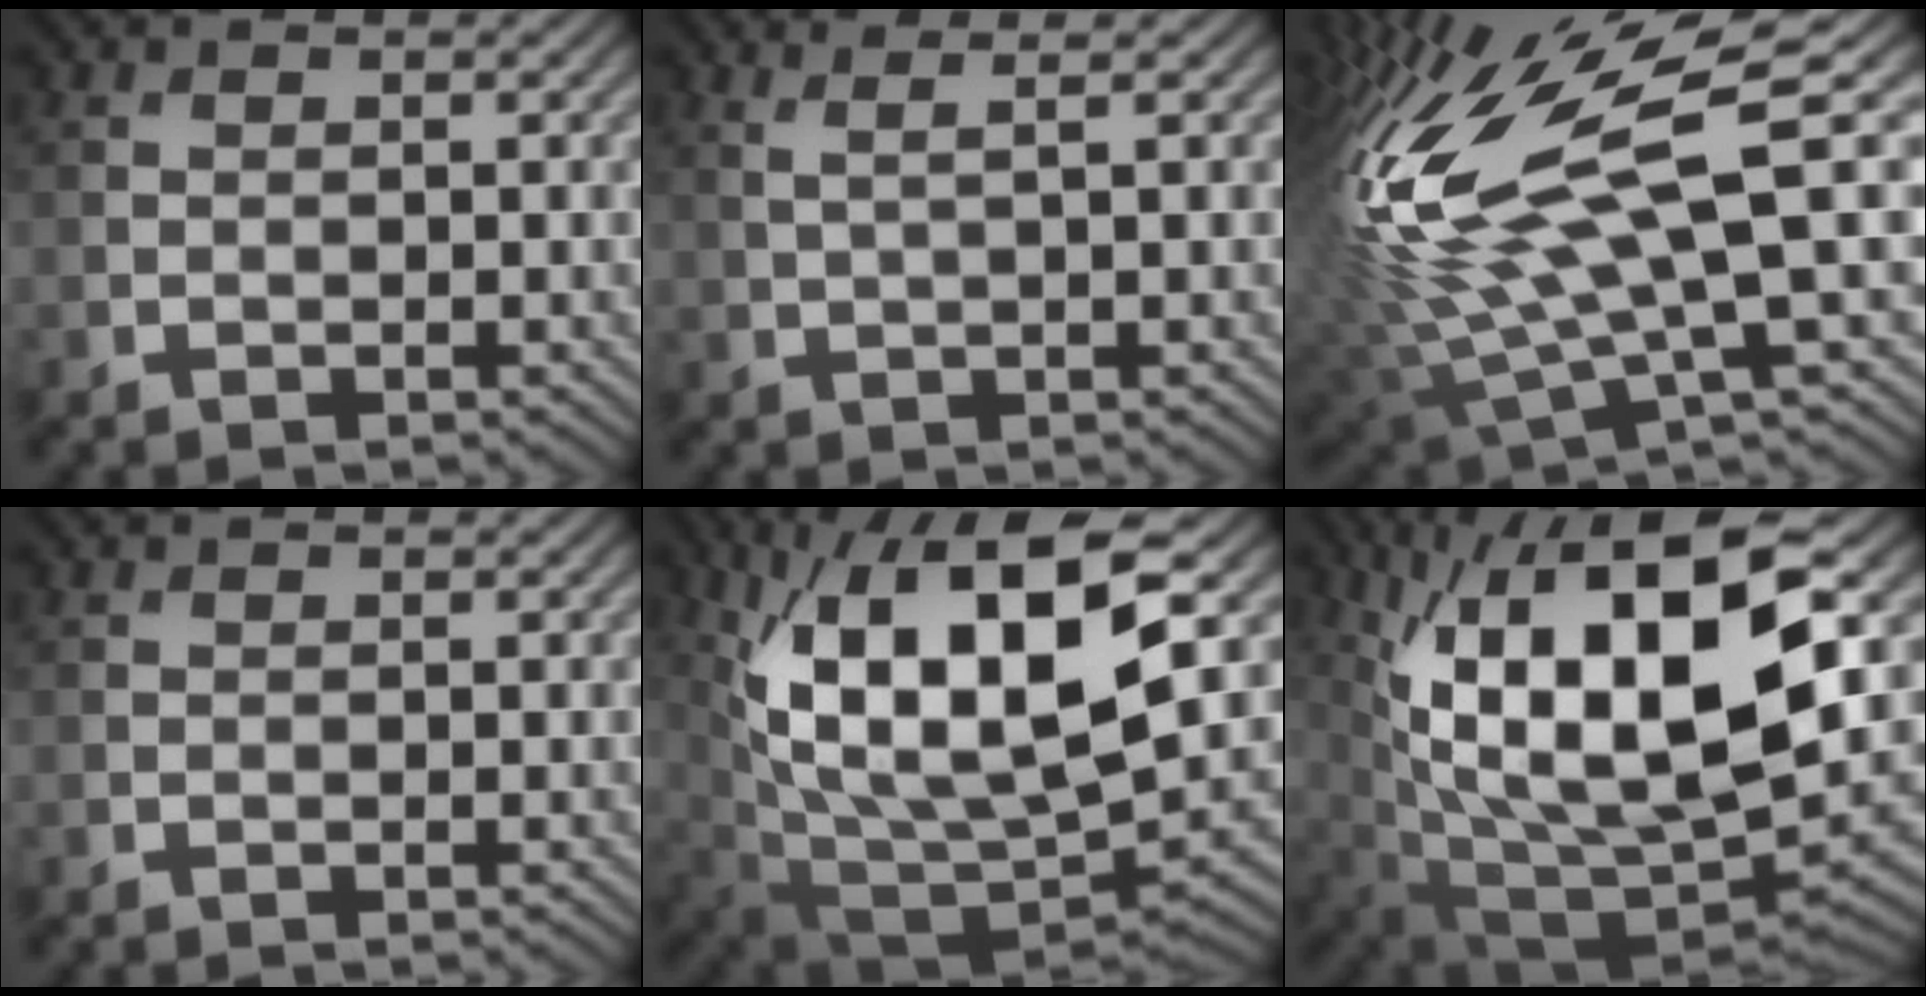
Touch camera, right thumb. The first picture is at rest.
{"total": 2.6, "force": [1.4, 0.4, 2.2], "torque": [-0.036, 0.007, 0.012]}
{"total": 18.0, "force": [3.9, 5.7, 16.6], "torque": [-0.380, 0.001, 0.082]}
{"total": 0.0}
{"total": 16.9, "force": [5.3, 7.2, 14.3], "torque": [-0.271, 0.001, 0.095]}
{"total": 19.1, "force": [5.1, 8.7, 16.2], "torque": [-0.301, 0.013, 0.087]}